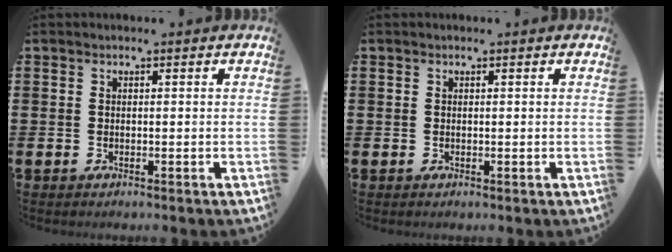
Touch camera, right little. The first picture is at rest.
{"total": 0.0}